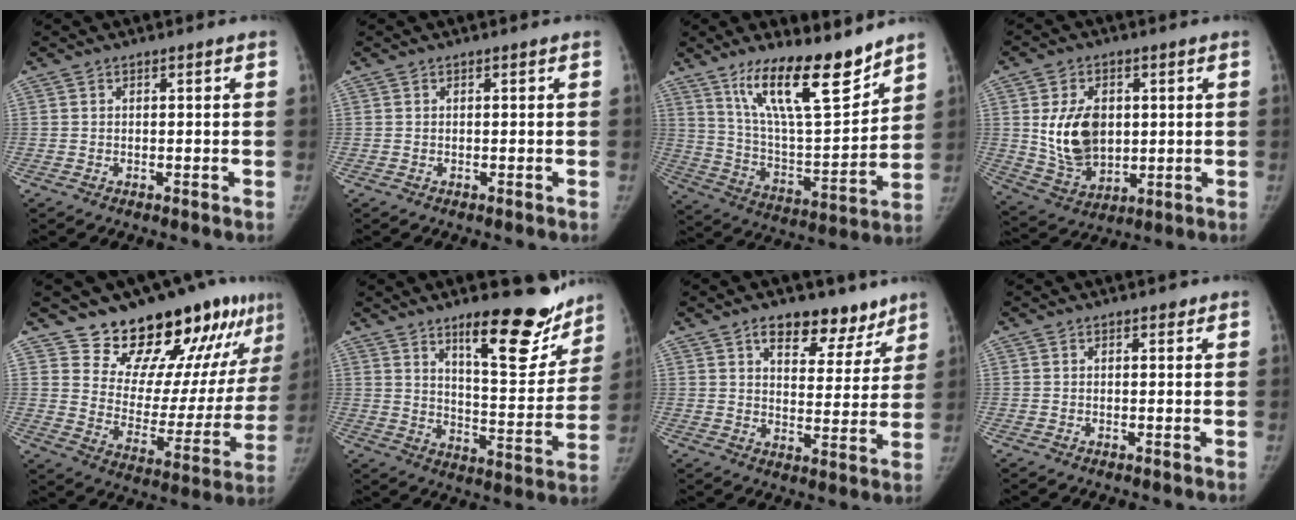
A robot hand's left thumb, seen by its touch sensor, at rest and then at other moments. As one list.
[{"total": 0.0}, {"total": 18.9, "force": [13.3, 5.1, 12.4], "torque": [-0.175, -0.084, 0.236]}, {"total": 12.7, "force": [1.7, 8.9, 9.0], "torque": [-0.126, -0.018, 0.045]}, {"total": 21.6, "force": [16.5, 8.9, 10.8], "torque": [-0.106, -0.110, 0.239]}, {"total": 18.1, "force": [12.5, 5.9, 11.7], "torque": [-0.105, -0.097, 0.183]}, {"total": 11.6, "force": [8.0, 6.2, 5.6], "torque": [-0.031, -0.041, 0.118]}, {"total": 0.6, "force": [0.4, 0.4, 0.2], "torque": [0.000, -0.002, 0.001]}]